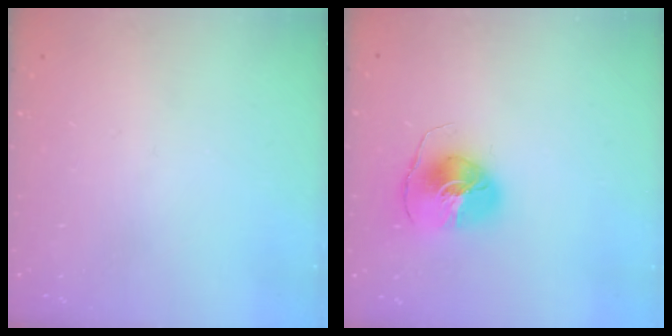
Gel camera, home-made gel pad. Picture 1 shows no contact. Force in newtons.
{"total": 8.2, "press": 8.1, "slide": 1.0}